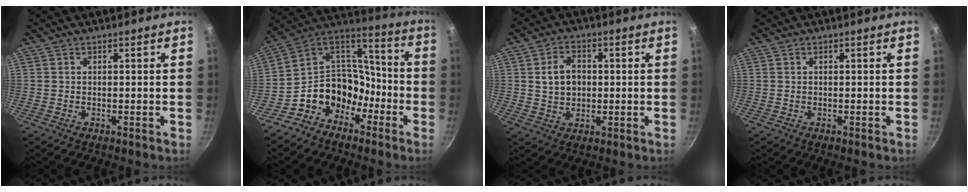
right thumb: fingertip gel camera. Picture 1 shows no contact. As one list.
[{"total": 14.0, "force": [-7.1, 10.5, 5.9], "torque": [-0.055, 0.101, -0.136]}, {"total": 6.6, "force": [0.9, 4.9, 4.3], "torque": [-0.057, 0.003, 0.016]}, {"total": 0.0}]